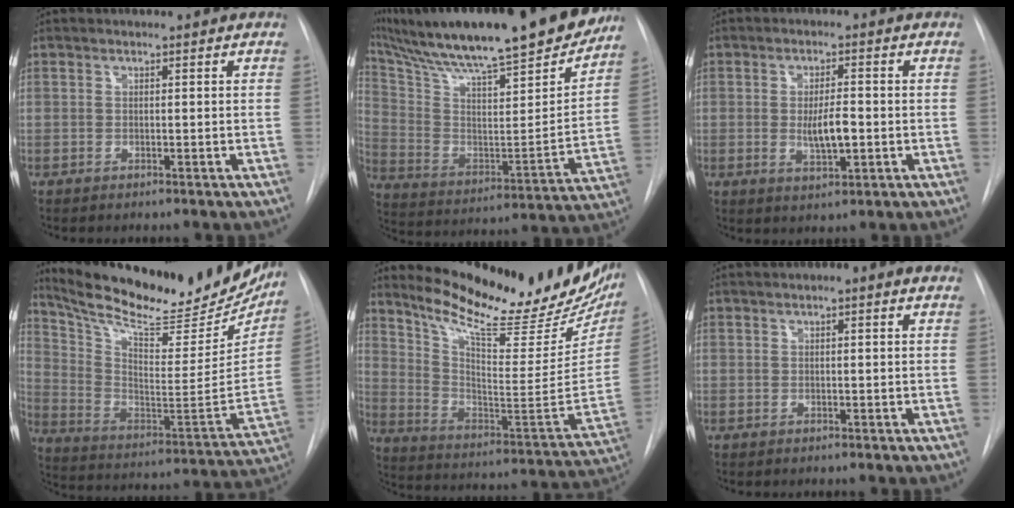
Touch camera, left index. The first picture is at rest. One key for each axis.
{"total": 30.4, "fx": 24.9, "fy": 4.3, "fz": 16.8, "tx": -0.296, "ty": -0.028, "tz": 0.366}
{"total": 5.2, "fx": -1.0, "fy": 1.5, "fz": 4.8, "tx": -0.083, "ty": -0.009, "tz": -0.015}
{"total": 29.1, "fx": 24.8, "fy": 7.0, "fz": 13.6, "tx": -0.223, "ty": -0.052, "tz": 0.347}
{"total": 26.0, "fx": 21.4, "fy": 5.5, "fz": 13.7, "tx": -0.210, "ty": -0.063, "tz": 0.295}
{"total": 2.0, "fx": 0.5, "fy": 0.6, "fz": 1.9, "tx": -0.026, "ty": 0.007, "tz": -0.001}